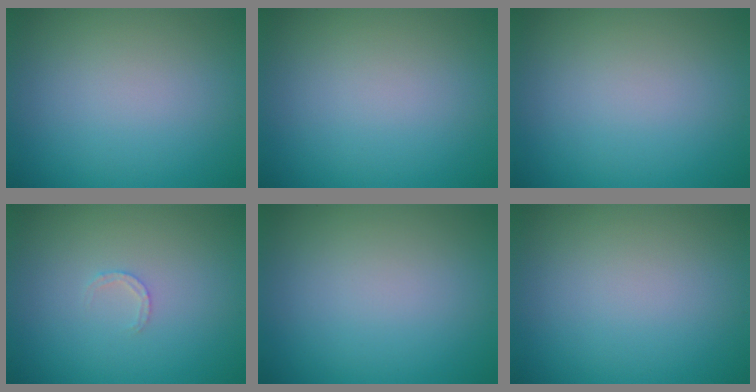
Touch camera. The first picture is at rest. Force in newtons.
{"total": 0.0}
{"total": 0.0}
{"total": 0.9, "press": 0.9, "slide": 0.2}
{"total": 0.0}
{"total": 0.0}